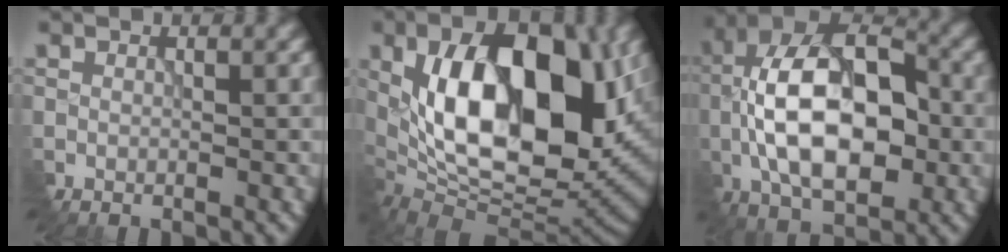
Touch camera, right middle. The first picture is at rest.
{"total": 15.7, "force": [1.3, 8.4, 13.2], "torque": [-0.202, -0.006, 0.014]}
{"total": 12.6, "force": [-2.1, 6.6, 10.5], "torque": [-0.189, 0.022, -0.049]}